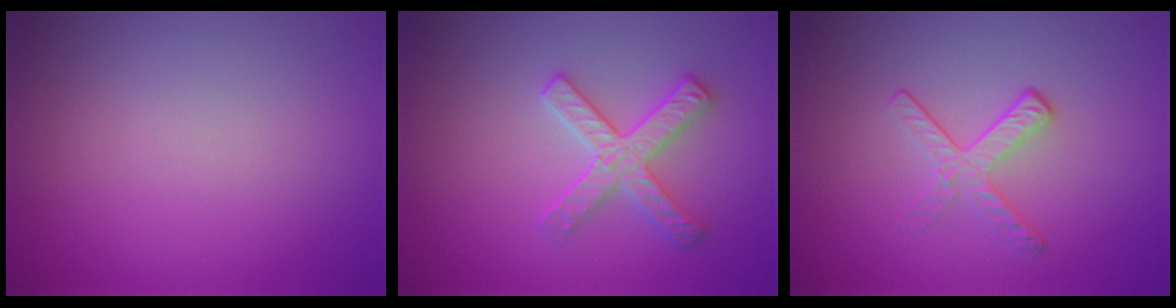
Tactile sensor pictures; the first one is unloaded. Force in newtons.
{"total": 3.0, "press": 2.9, "slide": 0.7}
{"total": 2.1, "press": 1.4, "slide": 1.6}